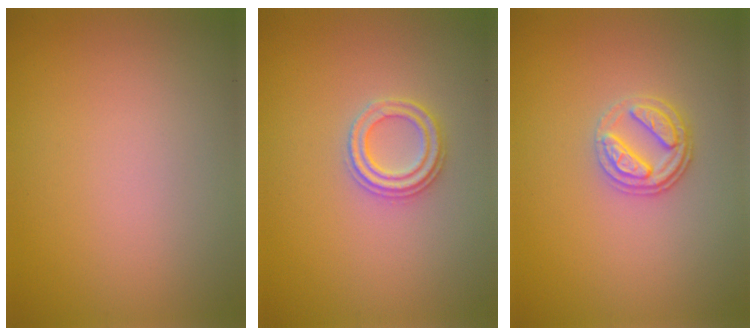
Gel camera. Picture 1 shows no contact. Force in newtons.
{"total": 2.3, "press": 2.3, "slide": 0.3}
{"total": 2.7, "press": 2.5, "slide": 0.9}